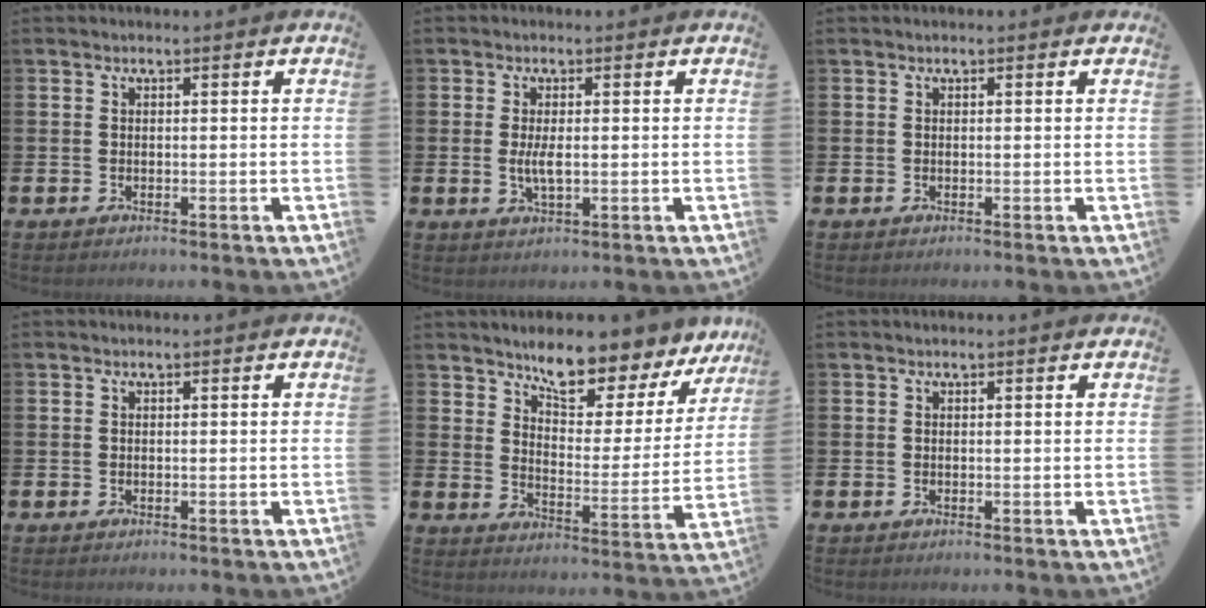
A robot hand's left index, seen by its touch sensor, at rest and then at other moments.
{"total": 2.9, "force": [0.1, 1.1, 2.6], "torque": [-0.049, 0.001, 0.000]}
{"total": 0.0}
{"total": 0.0}
{"total": 9.3, "force": [8.7, 1.9, 2.8], "torque": [-0.073, -0.065, 0.151]}
{"total": 0.0}